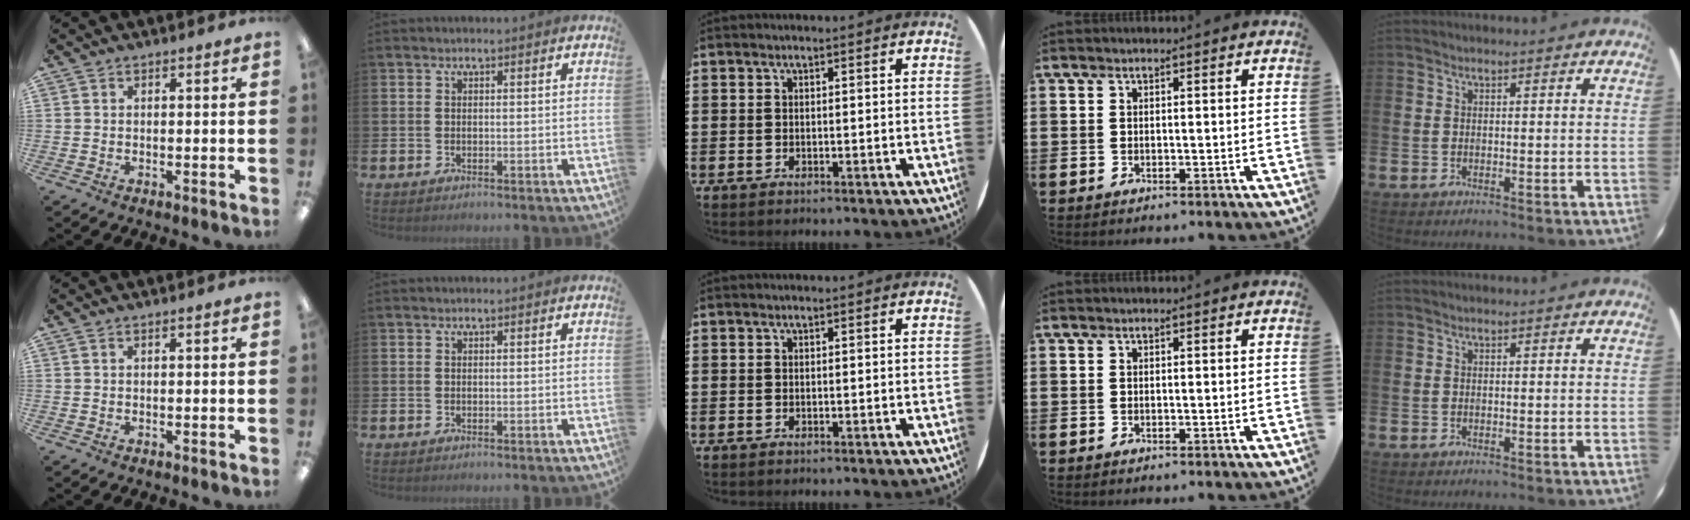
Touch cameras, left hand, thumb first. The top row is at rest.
{}